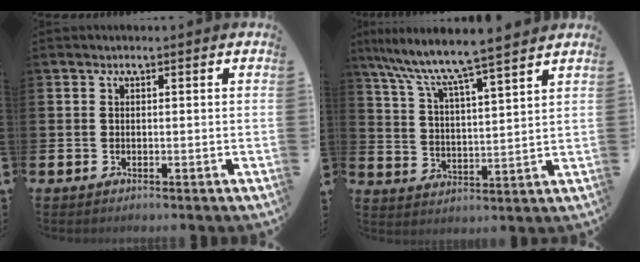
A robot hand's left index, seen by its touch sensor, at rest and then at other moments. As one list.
[{"total": 8.4, "force": [7.7, 0.0, 3.2], "torque": [-0.094, -0.053, 0.131]}]